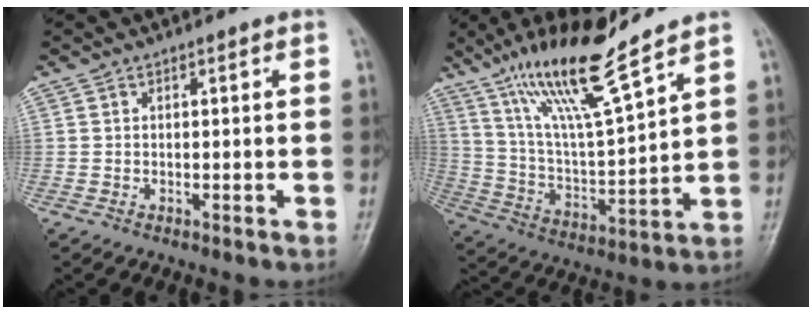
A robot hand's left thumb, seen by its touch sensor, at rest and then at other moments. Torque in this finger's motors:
{"motor_torque": [0.38, 0.33, 1.66, -1.14, 0.34]}